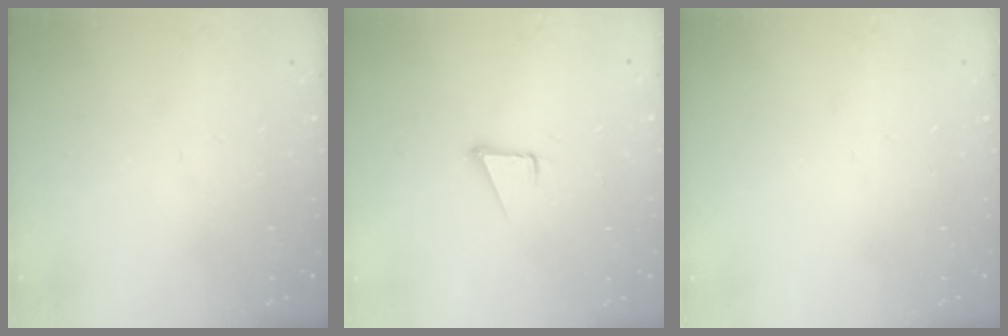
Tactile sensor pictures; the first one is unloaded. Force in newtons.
{"total": 3.6, "press": 2.7, "slide": 2.4}
{"total": 0.0}